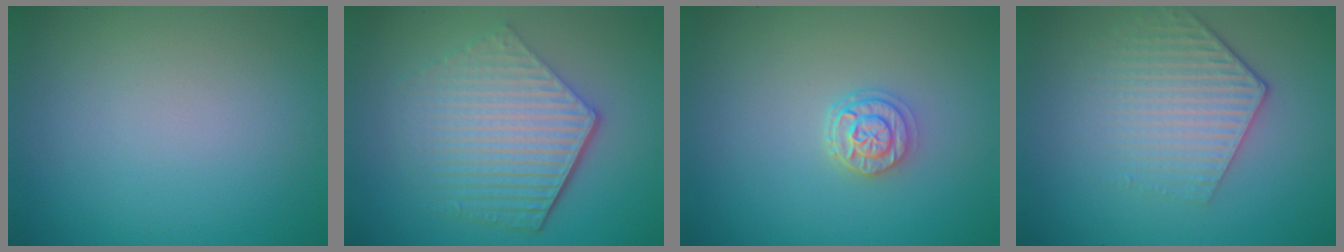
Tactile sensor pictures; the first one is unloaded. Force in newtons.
{"total": 6.1, "press": 4.4, "slide": 4.3}
{"total": 2.3, "press": 2.0, "slide": 1.1}
{"total": 4.3, "press": 3.2, "slide": 2.9}